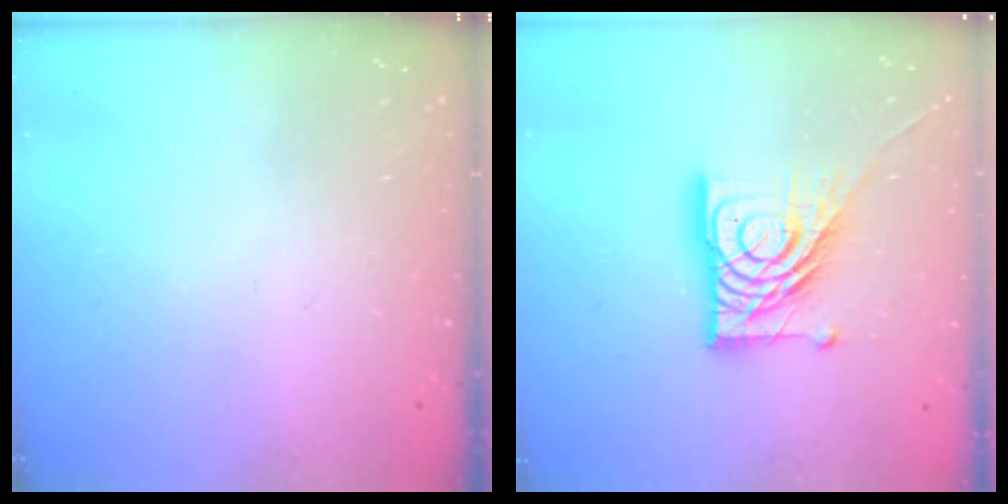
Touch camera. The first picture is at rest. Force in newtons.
{"total": 17.8, "press": 17.7, "slide": 2.0}